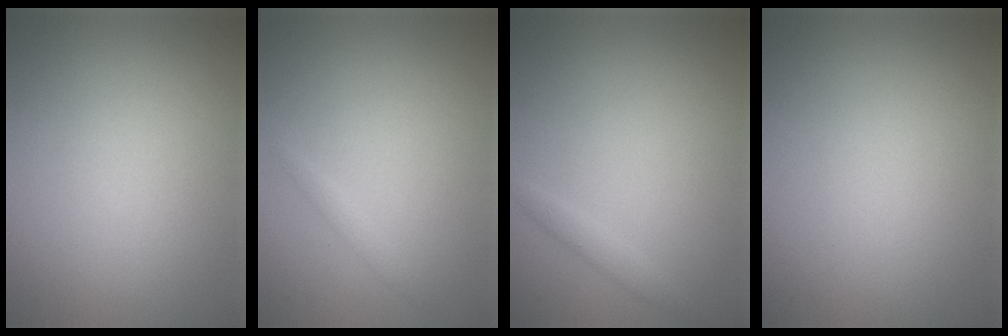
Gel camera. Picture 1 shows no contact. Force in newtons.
{"total": 0.8, "press": 0.8, "slide": 0.0}
{"total": 1.0, "press": 1.0, "slide": 0.1}
{"total": 0.0}